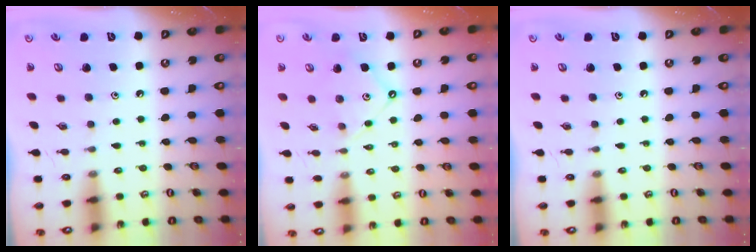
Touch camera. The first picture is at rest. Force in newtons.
{"total": 7.2, "press": 7.1, "slide": 0.7}
{"total": 0.0}